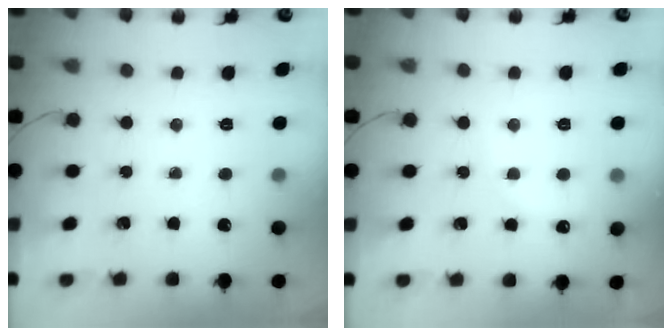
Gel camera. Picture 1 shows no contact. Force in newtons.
{"total": 3.8, "press": 3.7, "slide": 1.2}